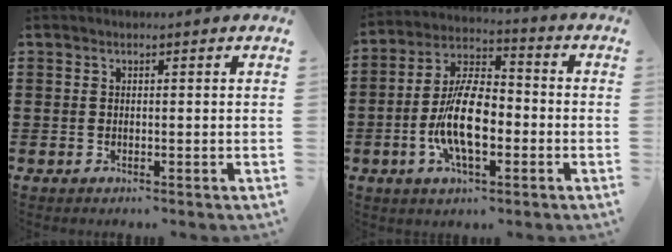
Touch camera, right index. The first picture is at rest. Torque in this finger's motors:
{"motor_torque": [2.14, 0.00, 1.05, 0.21]}